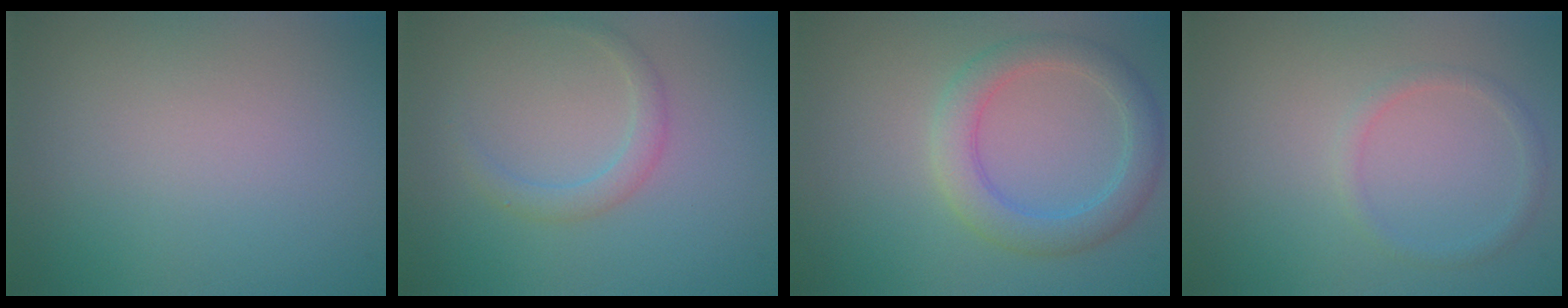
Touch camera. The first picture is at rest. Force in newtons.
{"total": 1.7, "press": 1.7, "slide": 0.1}
{"total": 3.0, "press": 3.0, "slide": 0.2}
{"total": 1.2, "press": 1.2, "slide": 0.0}